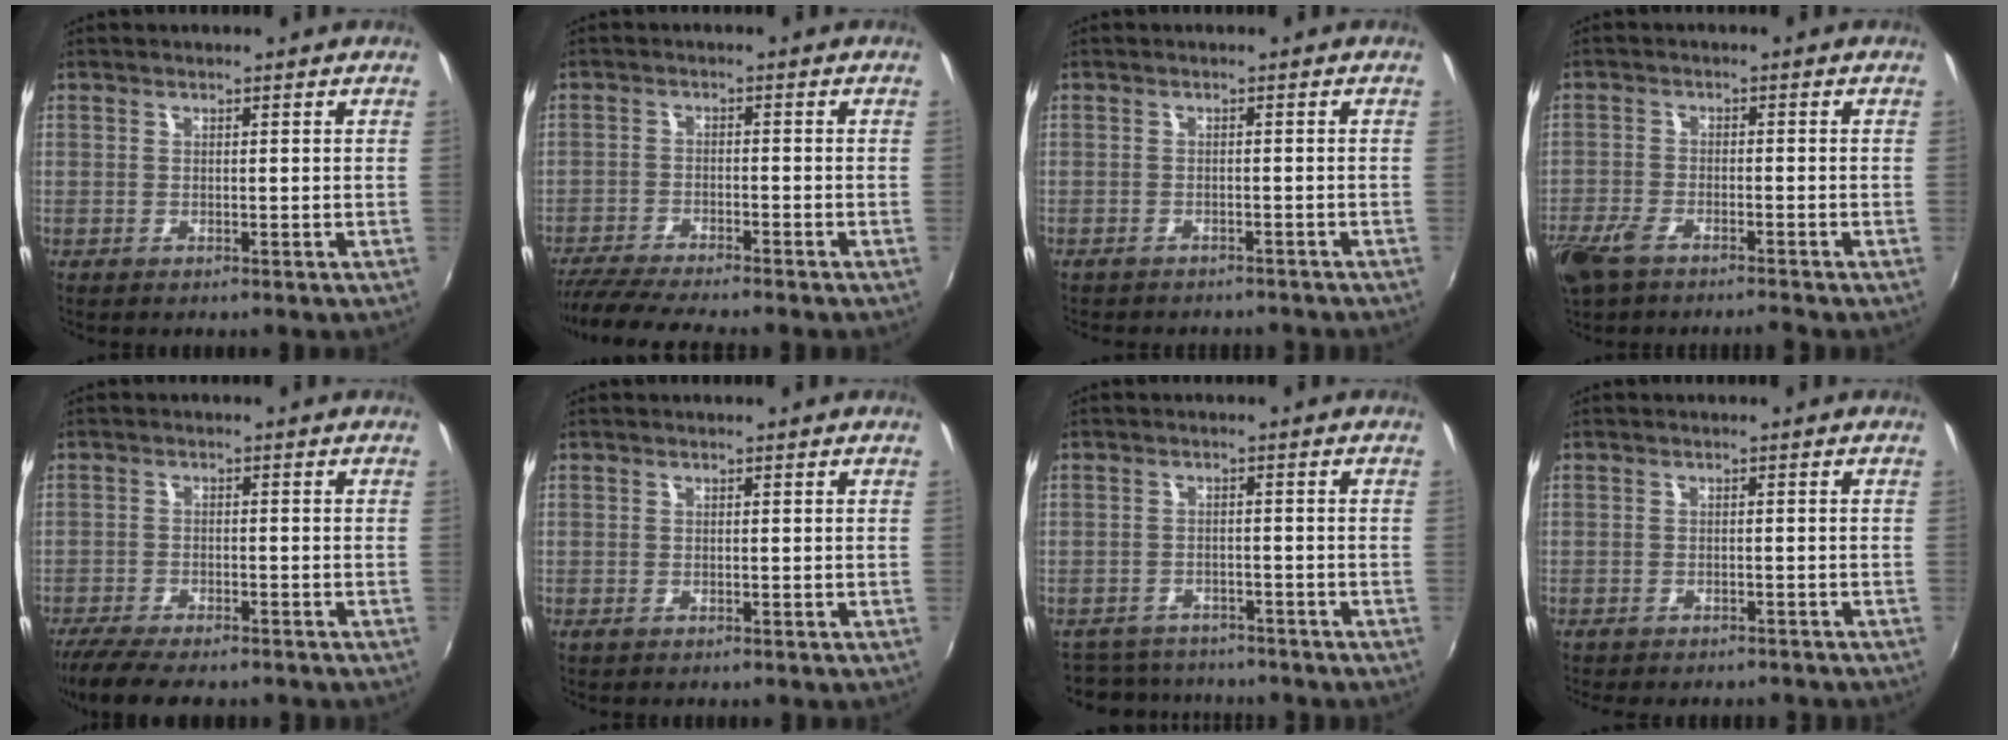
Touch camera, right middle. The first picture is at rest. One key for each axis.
{"total": 9.9, "fx": -8.9, "fy": 0.3, "fz": 4.3, "tx": -0.106, "ty": -0.025, "tz": -0.152}
{"total": 5.8, "fx": -5.2, "fy": 1.6, "fz": 1.9, "tx": -0.048, "ty": -0.013, "tz": -0.071}
{"total": 7.4, "fx": -5.6, "fy": 2.1, "fz": 4.3, "tx": -0.117, "ty": -0.024, "tz": -0.110}
{"total": 10.3, "fx": -8.6, "fy": 2.3, "fz": 5.2, "tx": -0.123, "ty": -0.034, "tz": -0.145}
{"total": 0.0}
{"total": 9.2, "fx": -8.3, "fy": 3.4, "fz": 2.0, "tx": -0.058, "ty": -0.001, "tz": -0.124}
{"total": 5.4, "fx": -4.8, "fy": 1.6, "fz": 2.0, "tx": -0.048, "ty": -0.014, "tz": -0.064}